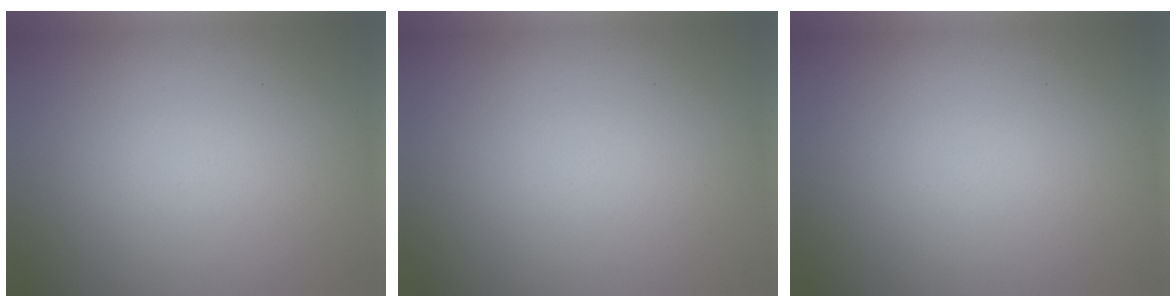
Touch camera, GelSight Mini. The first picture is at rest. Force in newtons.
{"total": 0.0}
{"total": 0.0}